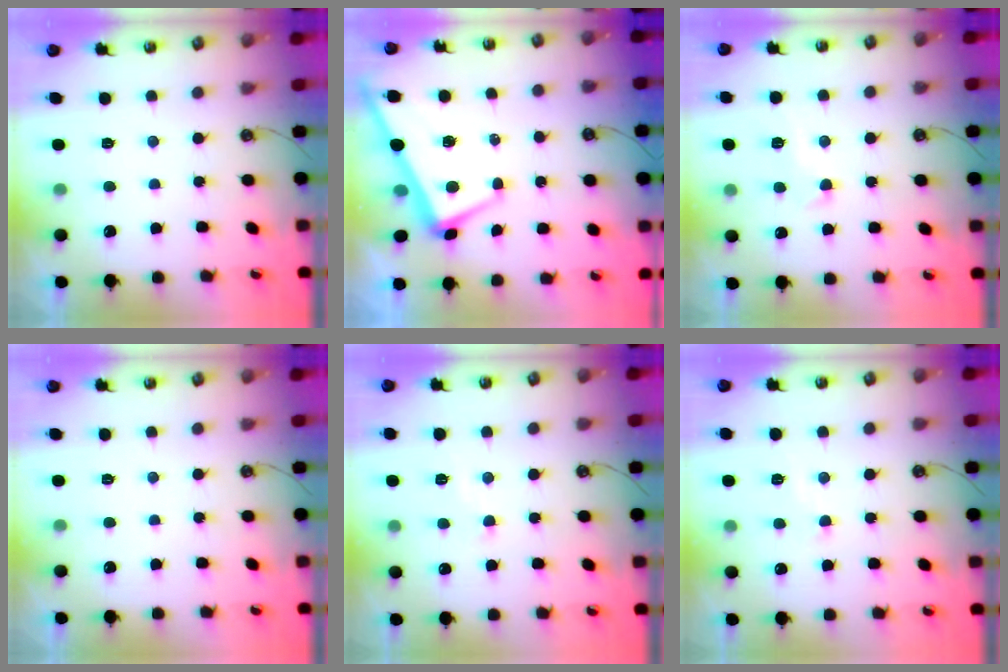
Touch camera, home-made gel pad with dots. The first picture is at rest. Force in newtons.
{"total": 1.9, "press": 1.8, "slide": 0.7}
{"total": 1.1, "press": 0.4, "slide": 1.0}
{"total": 0.0}
{"total": 2.1, "press": 2.1, "slide": 0.2}
{"total": 2.1, "press": 2.1, "slide": 0.2}